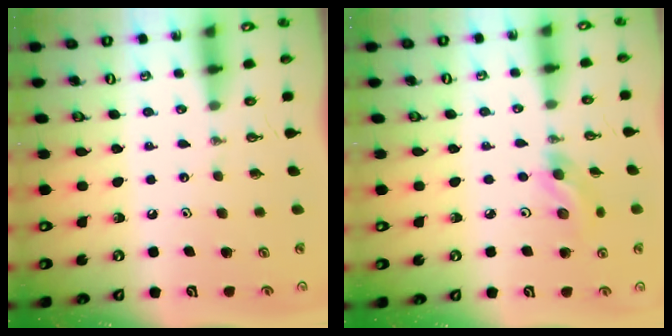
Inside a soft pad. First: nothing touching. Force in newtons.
{"total": 5.9, "press": 5.5, "slide": 2.1}